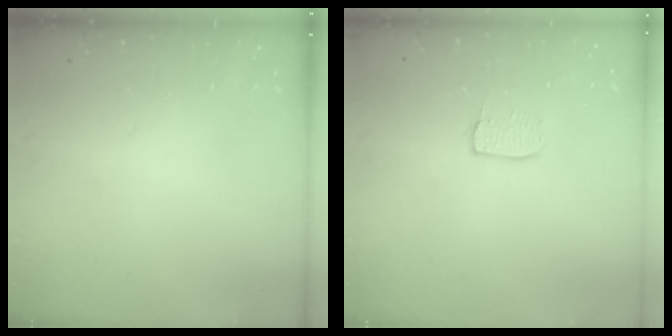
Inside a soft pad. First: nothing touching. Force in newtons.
{"total": 5.5, "press": 5.5, "slide": 0.1}